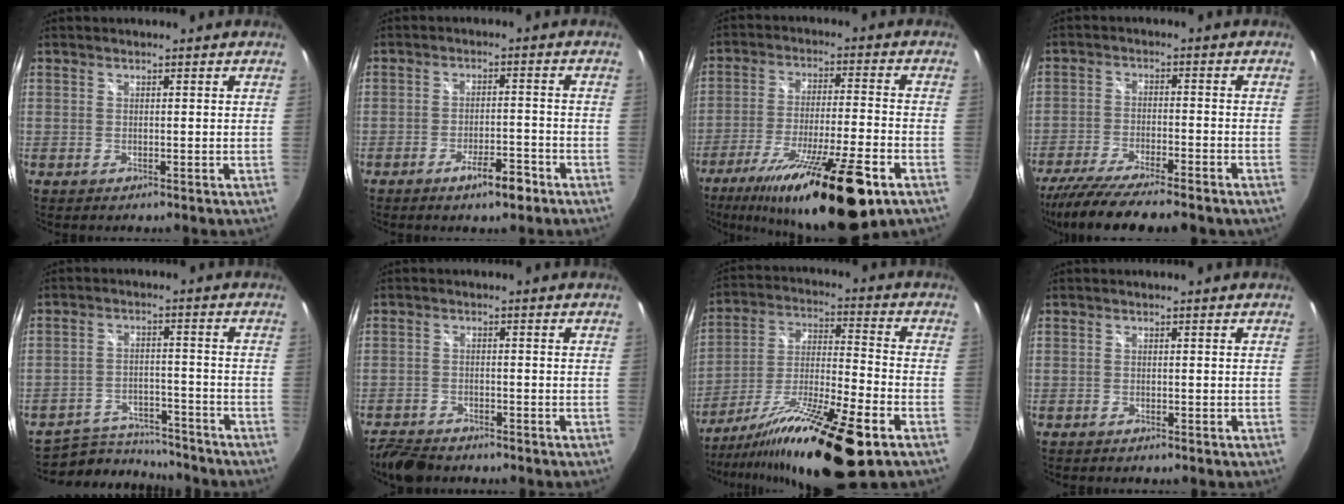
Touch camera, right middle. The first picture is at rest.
{"total": 5.3, "force": [-3.5, 1.3, 3.7], "torque": [-0.070, -0.004, -0.052]}
{"total": 21.2, "force": [-13.3, 2.9, 16.3], "torque": [-0.285, -0.038, -0.215]}
{"total": 15.1, "force": [-12.6, 2.2, 8.0], "torque": [-0.162, -0.042, -0.204]}
{"total": 12.5, "force": [-11.7, 3.3, 3.0], "torque": [-0.076, 0.007, -0.175]}
{"total": 6.3, "force": [-5.5, 2.1, 2.0], "torque": [-0.063, -0.009, -0.095]}
{"total": 21.6, "force": [-13.8, 2.3, 16.4], "torque": [-0.281, -0.030, -0.235]}
{"total": 0.9, "force": [-0.9, 0.2, 0.3], "torque": [-0.008, -0.005, -0.016]}